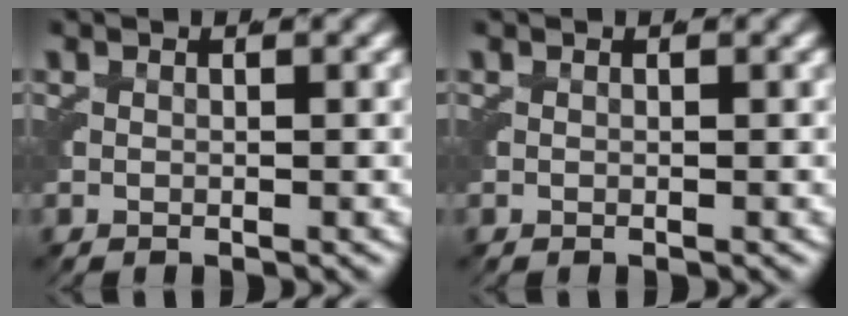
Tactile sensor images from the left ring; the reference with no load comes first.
{"total": 0.0}